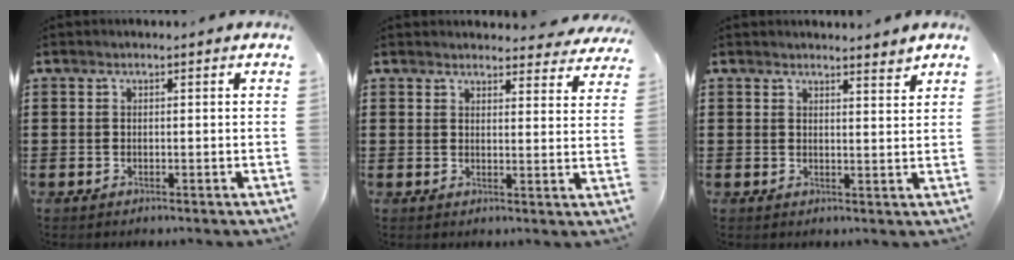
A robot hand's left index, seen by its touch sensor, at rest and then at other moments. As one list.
[{"total": 3.4, "force": [3.3, 0.5, 0.6], "torque": [-0.007, -0.018, 0.057]}, {"total": 2.6, "force": [2.6, -0.2, 0.6], "torque": [-0.011, -0.007, 0.046]}]